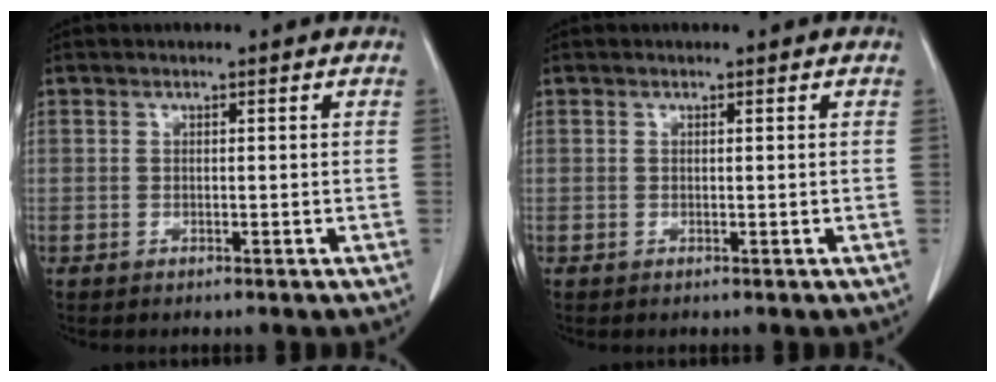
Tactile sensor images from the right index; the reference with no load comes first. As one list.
[{"total": 0.0}]